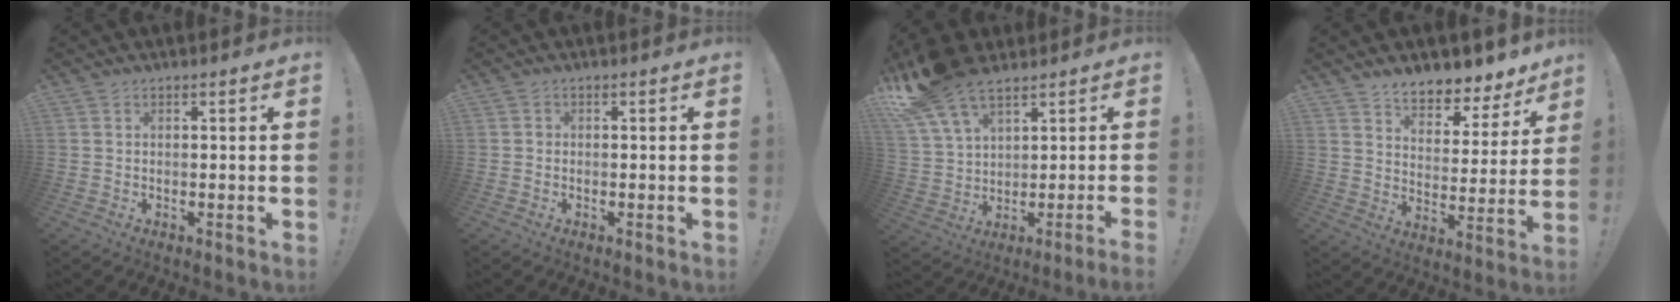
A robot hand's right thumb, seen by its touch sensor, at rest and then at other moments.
{"total": 0.9, "force": [-0.3, 0.7, 0.3], "torque": [-0.007, 0.006, -0.005]}
{"total": 11.8, "force": [7.4, 4.5, 8.0], "torque": [-0.153, -0.033, 0.146]}
{"total": 8.4, "force": [7.3, 3.0, 2.6], "torque": [-0.030, -0.073, 0.131]}